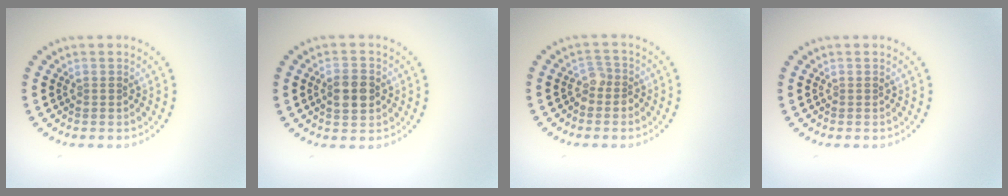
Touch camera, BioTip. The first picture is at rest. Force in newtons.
{"total": 3.3, "press": 3.3, "slide": 0.5}
{"total": 1.7, "press": 1.4, "slide": 1.0}
{"total": 0.0}